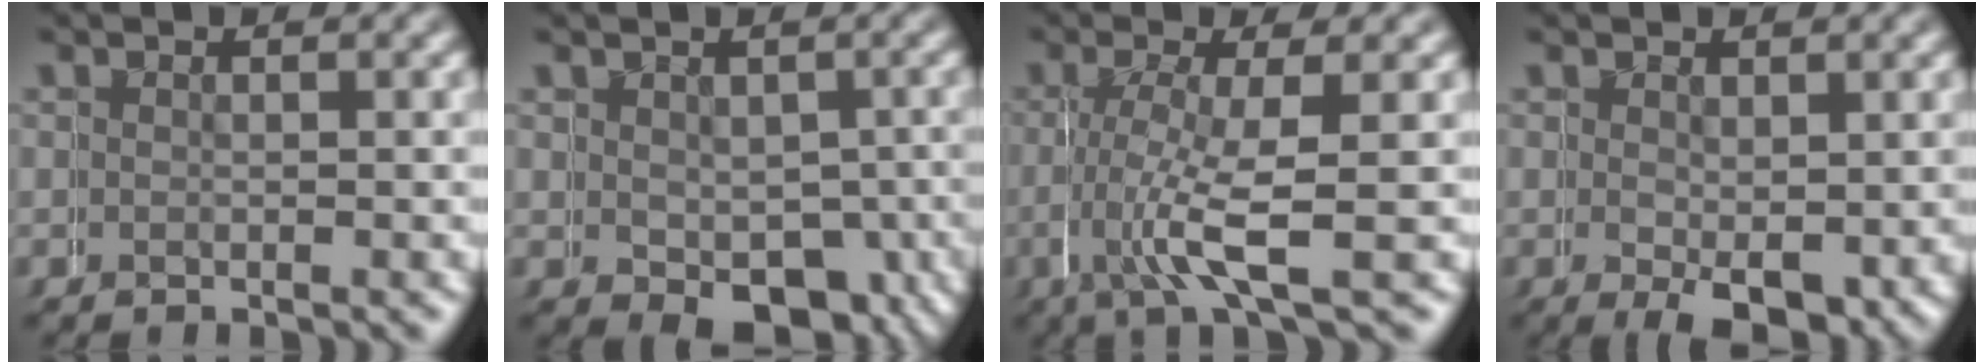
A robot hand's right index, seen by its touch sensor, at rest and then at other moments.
{"total": 5.0, "force": [-2.0, 3.3, 3.2], "torque": [-0.034, -0.015, -0.028]}
{"total": 4.0, "force": [0.1, 0.7, 4.0], "torque": [-0.088, -0.010, 0.006]}
{"total": 4.4, "force": [-1.0, 1.8, 3.9], "torque": [-0.067, -0.019, -0.005]}